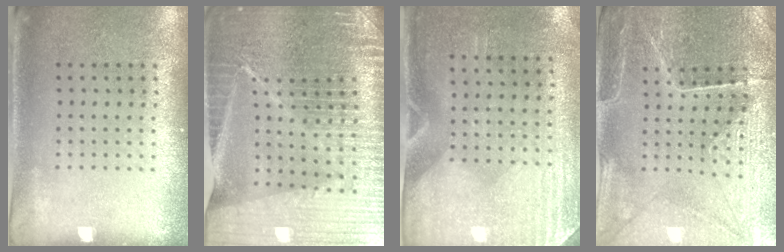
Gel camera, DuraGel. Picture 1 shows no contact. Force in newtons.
{"total": 6.5, "press": 5.7, "slide": 3.3}
{"total": 2.9, "press": 2.5, "slide": 1.4}
{"total": 2.9, "press": 2.9, "slide": 0.2}